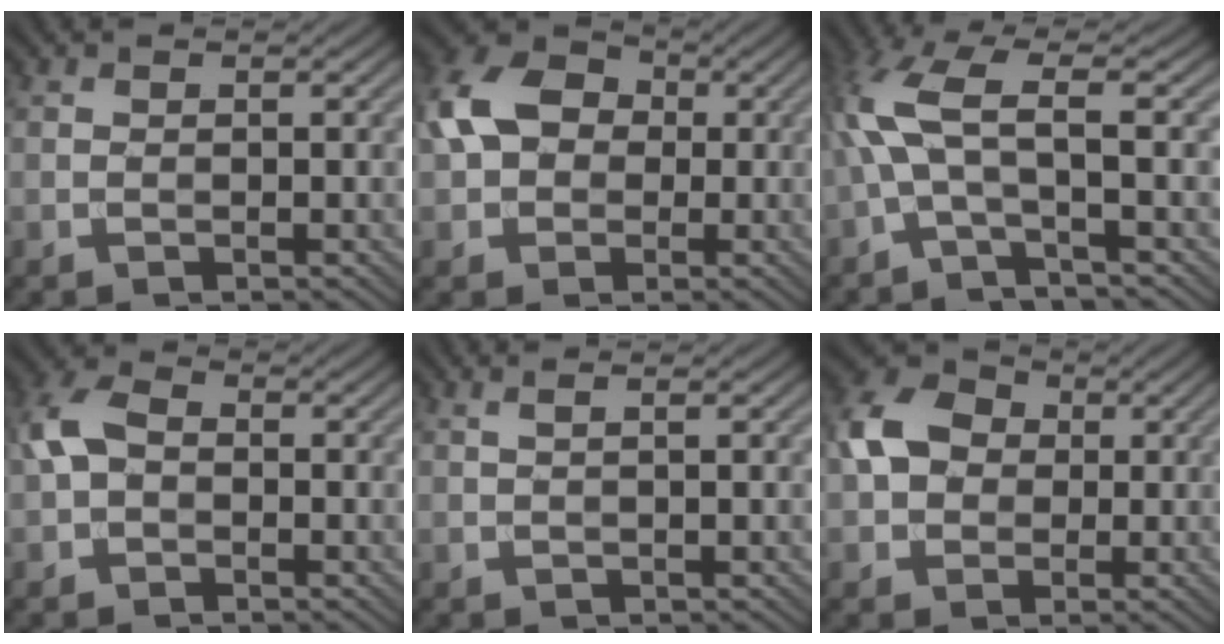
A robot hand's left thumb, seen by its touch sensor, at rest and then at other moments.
{"total": 8.1, "force": [0.6, 6.4, 4.9], "torque": [-0.111, 0.018, -0.003]}
{"total": 7.1, "force": [-0.4, 1.4, 6.9], "torque": [-0.164, 0.022, -0.026]}
{"total": 4.4, "force": [-0.3, 3.2, 3.1], "torque": [-0.070, 0.013, -0.016]}
{"total": 1.8, "force": [0.8, 0.5, 1.5], "torque": [-0.017, 0.003, -0.001]}
{"total": 6.6, "force": [0.4, 5.5, 3.6], "torque": [-0.078, 0.015, -0.004]}